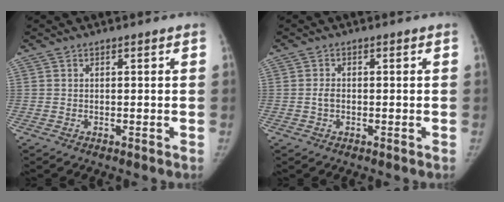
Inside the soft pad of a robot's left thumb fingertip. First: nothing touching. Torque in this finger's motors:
{"motor_torque": [0.00, 0.02, 0.54, 0.16, 0.00]}